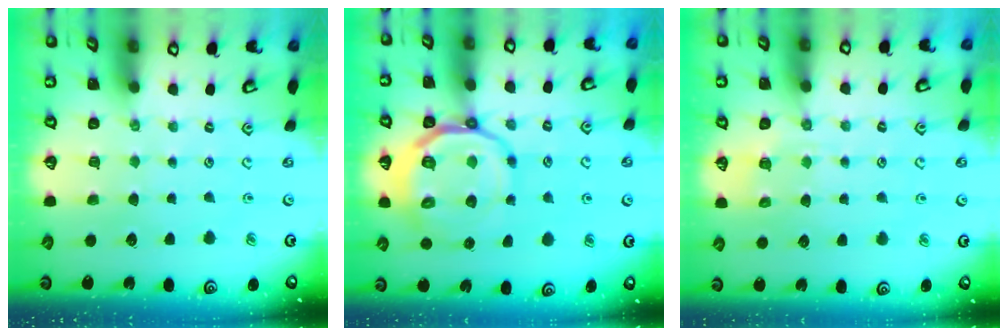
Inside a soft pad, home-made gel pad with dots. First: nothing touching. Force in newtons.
{"total": 13.9, "press": 13.7, "slide": 2.6}
{"total": 5.3, "press": 5.2, "slide": 0.8}